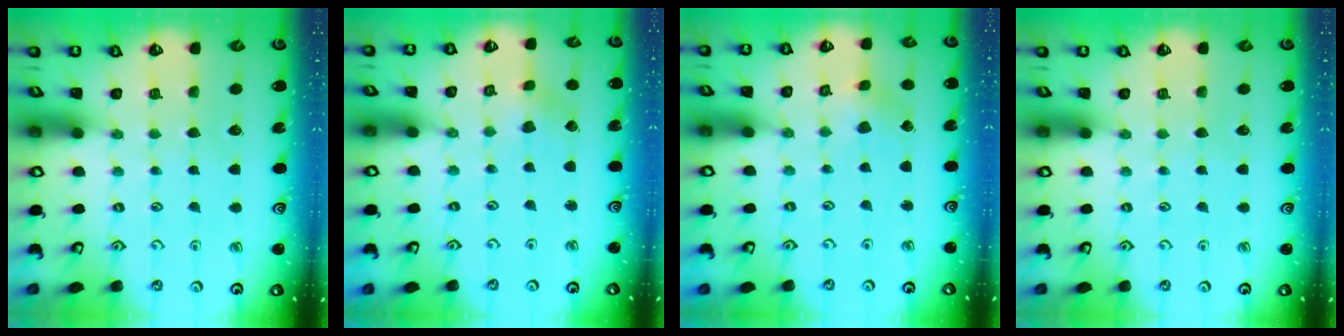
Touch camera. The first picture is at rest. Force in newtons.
{"total": 2.0, "press": 1.9, "slide": 0.3}
{"total": 1.7, "press": 1.7, "slide": 0.3}
{"total": 0.0}